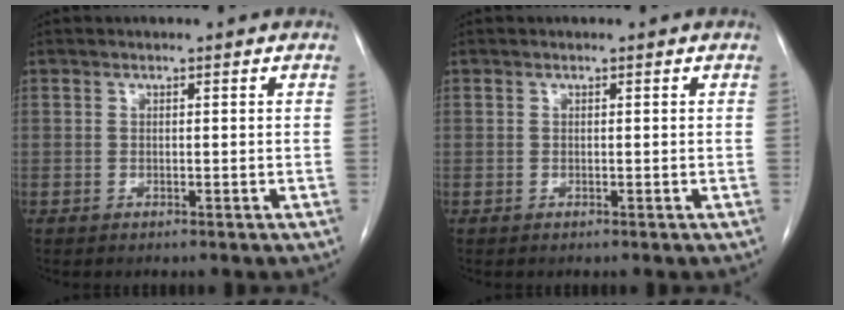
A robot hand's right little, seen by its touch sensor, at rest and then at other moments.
{"total": 0.0}